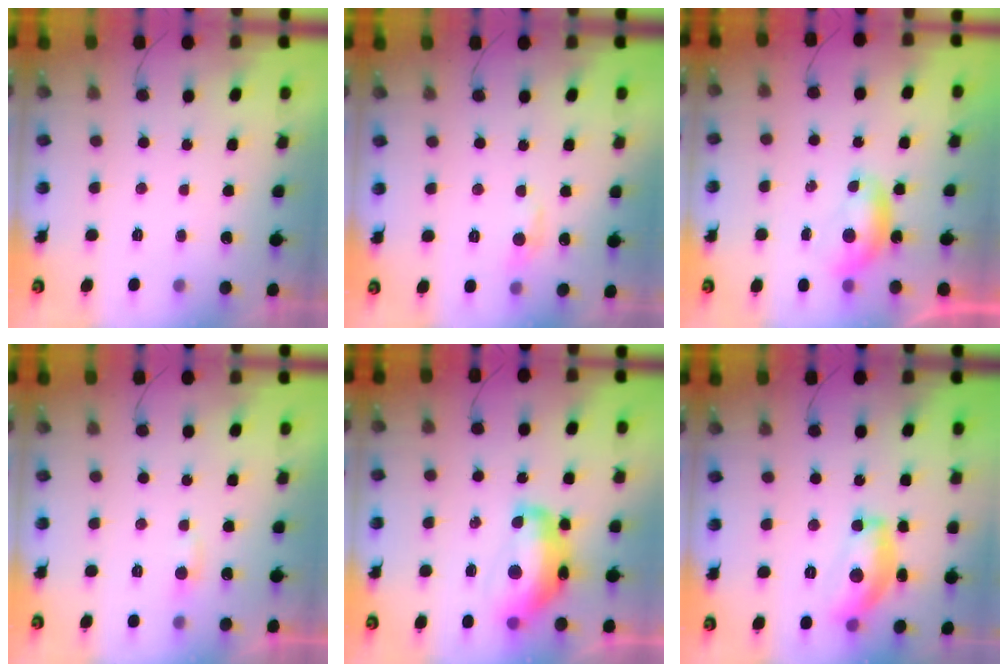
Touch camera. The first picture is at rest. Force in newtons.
{"total": 7.2, "press": 7.2, "slide": 1.0}
{"total": 6.2, "press": 6.2, "slide": 0.7}
{"total": 3.4, "press": 3.3, "slide": 0.4}
{"total": 14.6, "press": 14.5, "slide": 1.6}
{"total": 14.7, "press": 14.7, "slide": 0.7}